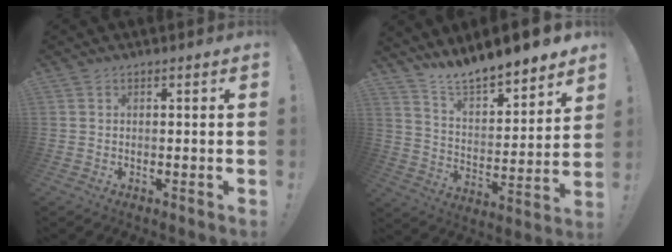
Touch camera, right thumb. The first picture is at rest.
{"total": 11.2, "force": [11.0, 0.9, 2.0], "torque": [-0.047, -0.109, 0.195]}